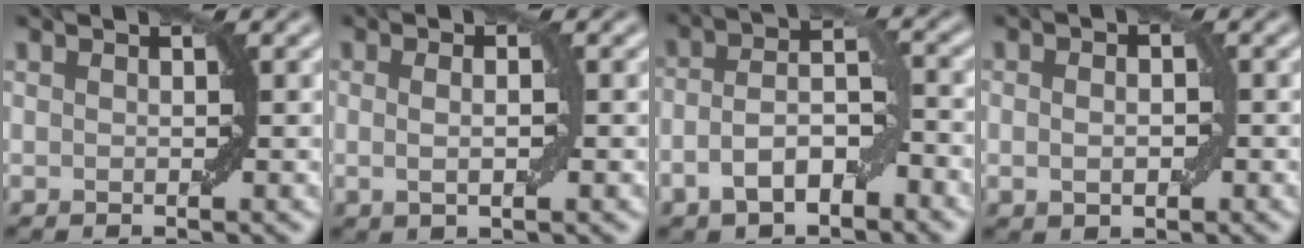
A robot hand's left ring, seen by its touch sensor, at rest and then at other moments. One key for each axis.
{"total": 2.2, "fx": 0.2, "fy": 0.7, "fz": 2.0, "tx": -0.028, "ty": -0.002, "tz": 0.001}
{"total": 5.5, "fx": -2.5, "fy": 2.5, "fz": 4.2, "tx": -0.075, "ty": 0.010, "tz": -0.051}
{"total": 2.2, "fx": -0.2, "fy": 1.4, "fz": 1.7, "tx": -0.025, "ty": 0.004, "tz": -0.002}